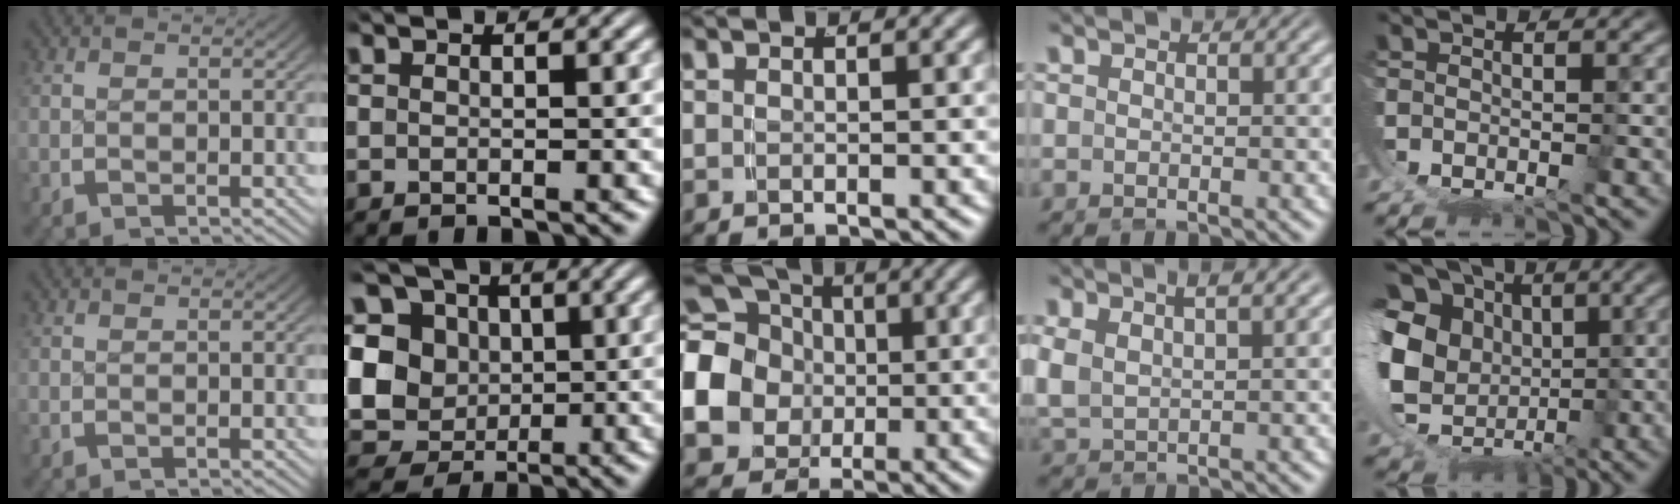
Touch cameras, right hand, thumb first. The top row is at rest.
{"index": {"total": 16.1, "force": [0.6, 14.6, 6.9], "torque": [-0.164, -0.042, 0.006]}, "middle": {"total": 14.5, "force": [0.7, 12.8, 6.8], "torque": [-0.151, -0.032, 0.002]}, "ring": {"total": 2.6, "force": [1.4, 1.2, 1.8], "torque": [-0.045, 0.001, 0.034]}, "little": {"total": 14.9, "force": [1.2, 11.4, 9.6], "torque": [-0.176, -0.021, 0.019]}}